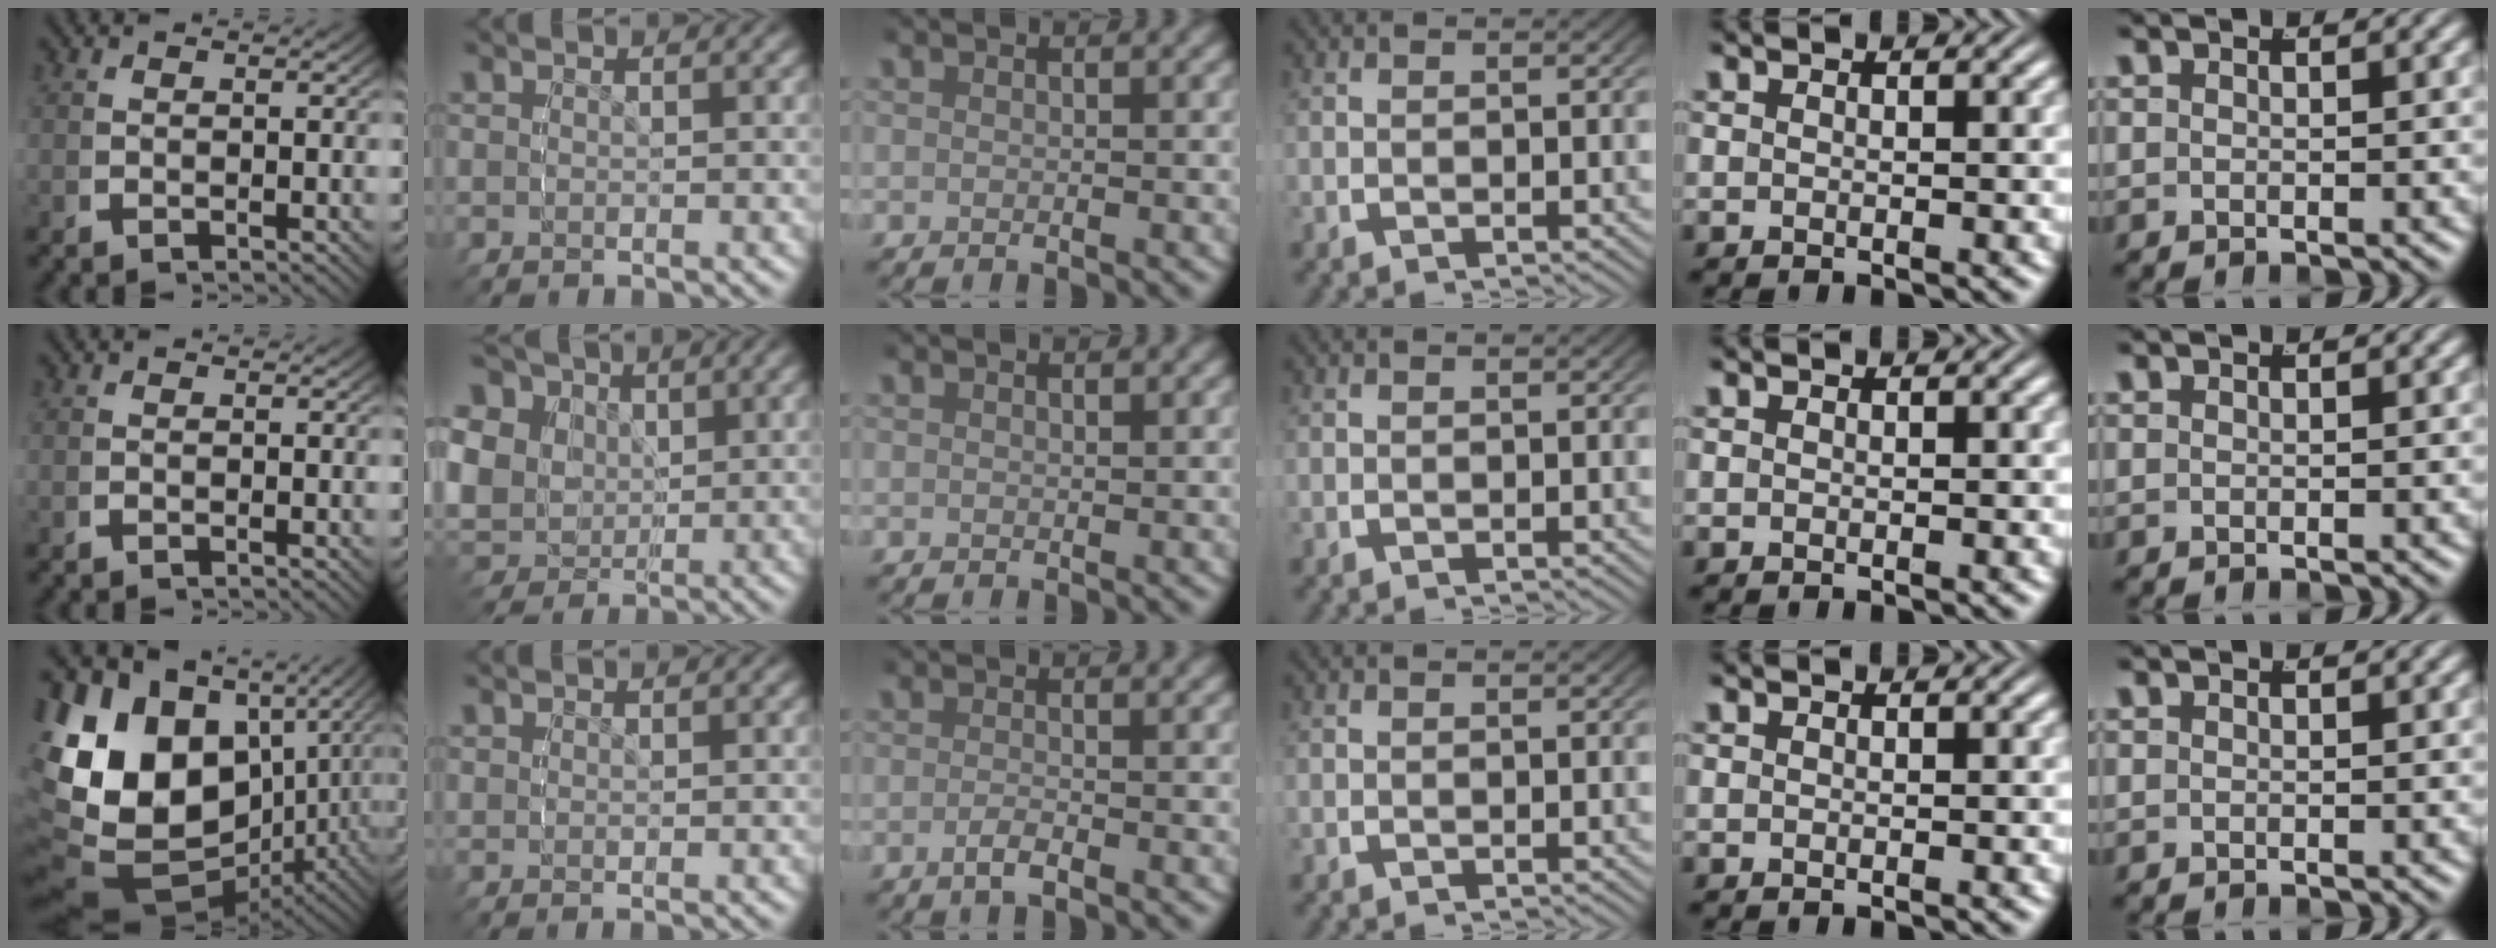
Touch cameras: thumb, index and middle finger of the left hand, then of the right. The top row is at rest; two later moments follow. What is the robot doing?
{"motion": "grasp_and_lifting", "object": "cloth"}